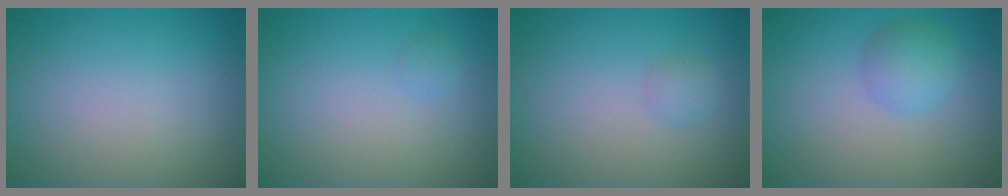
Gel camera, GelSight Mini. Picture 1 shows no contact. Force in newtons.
{"total": 0.6, "press": 0.6, "slide": 0.0}
{"total": 1.1, "press": 1.1, "slide": 0.1}
{"total": 2.7, "press": 2.7, "slide": 0.1}